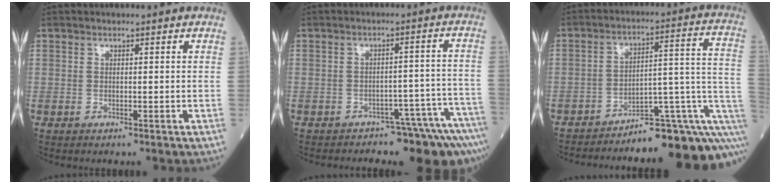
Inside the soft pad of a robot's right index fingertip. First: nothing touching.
{"total": 9.7, "force": [-9.1, 1.2, 3.1], "torque": [-0.009, 0.042, -0.110]}
{"total": 15.7, "force": [-12.5, 1.9, 9.4], "torque": [-0.053, 0.058, -0.172]}